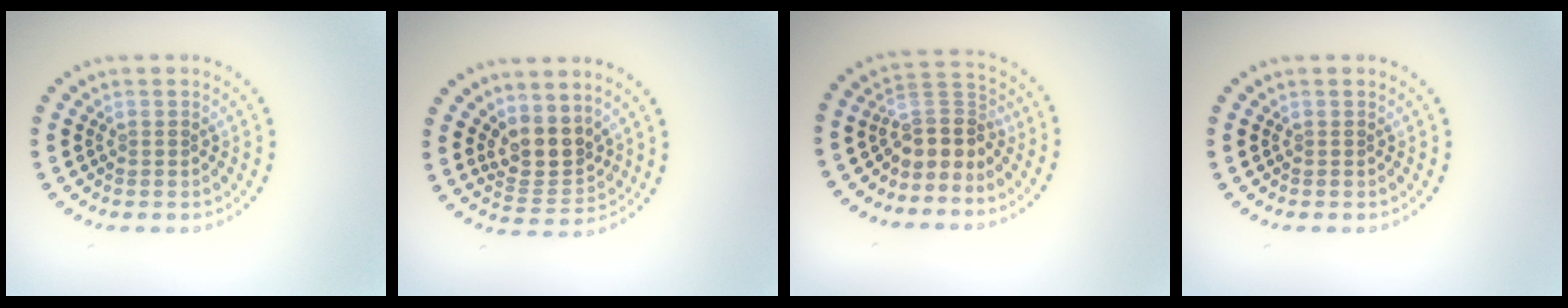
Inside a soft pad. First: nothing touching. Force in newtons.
{"total": 3.5, "press": 2.7, "slide": 2.2}
{"total": 3.4, "press": 2.6, "slide": 2.2}
{"total": 0.0}